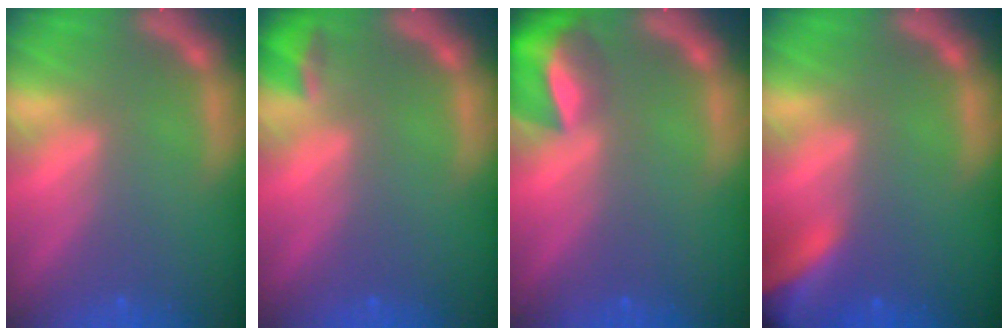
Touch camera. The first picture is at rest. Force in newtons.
{"total": 1.9}
{"total": 6.4}
{"total": 9.4}